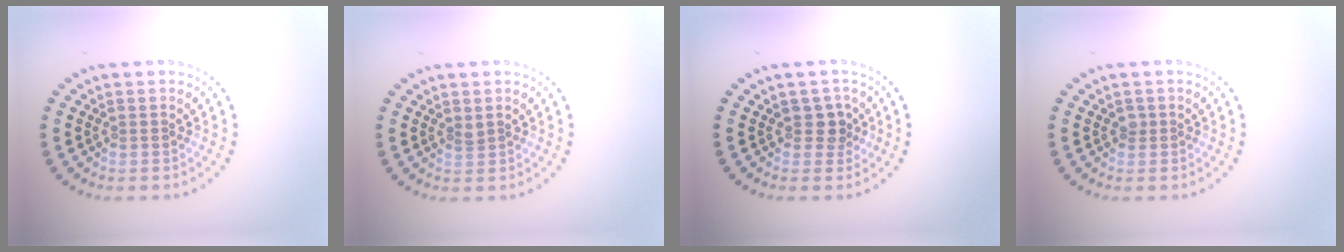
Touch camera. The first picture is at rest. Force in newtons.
{"total": 0.8, "press": 0.6, "slide": 0.5}
{"total": 1.9, "press": 1.6, "slide": 1.0}
{"total": 0.8, "press": 0.6, "slide": 0.5}